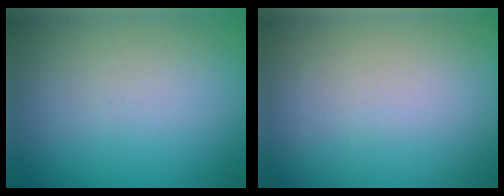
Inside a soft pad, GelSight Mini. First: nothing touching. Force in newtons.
{"total": 0.0}